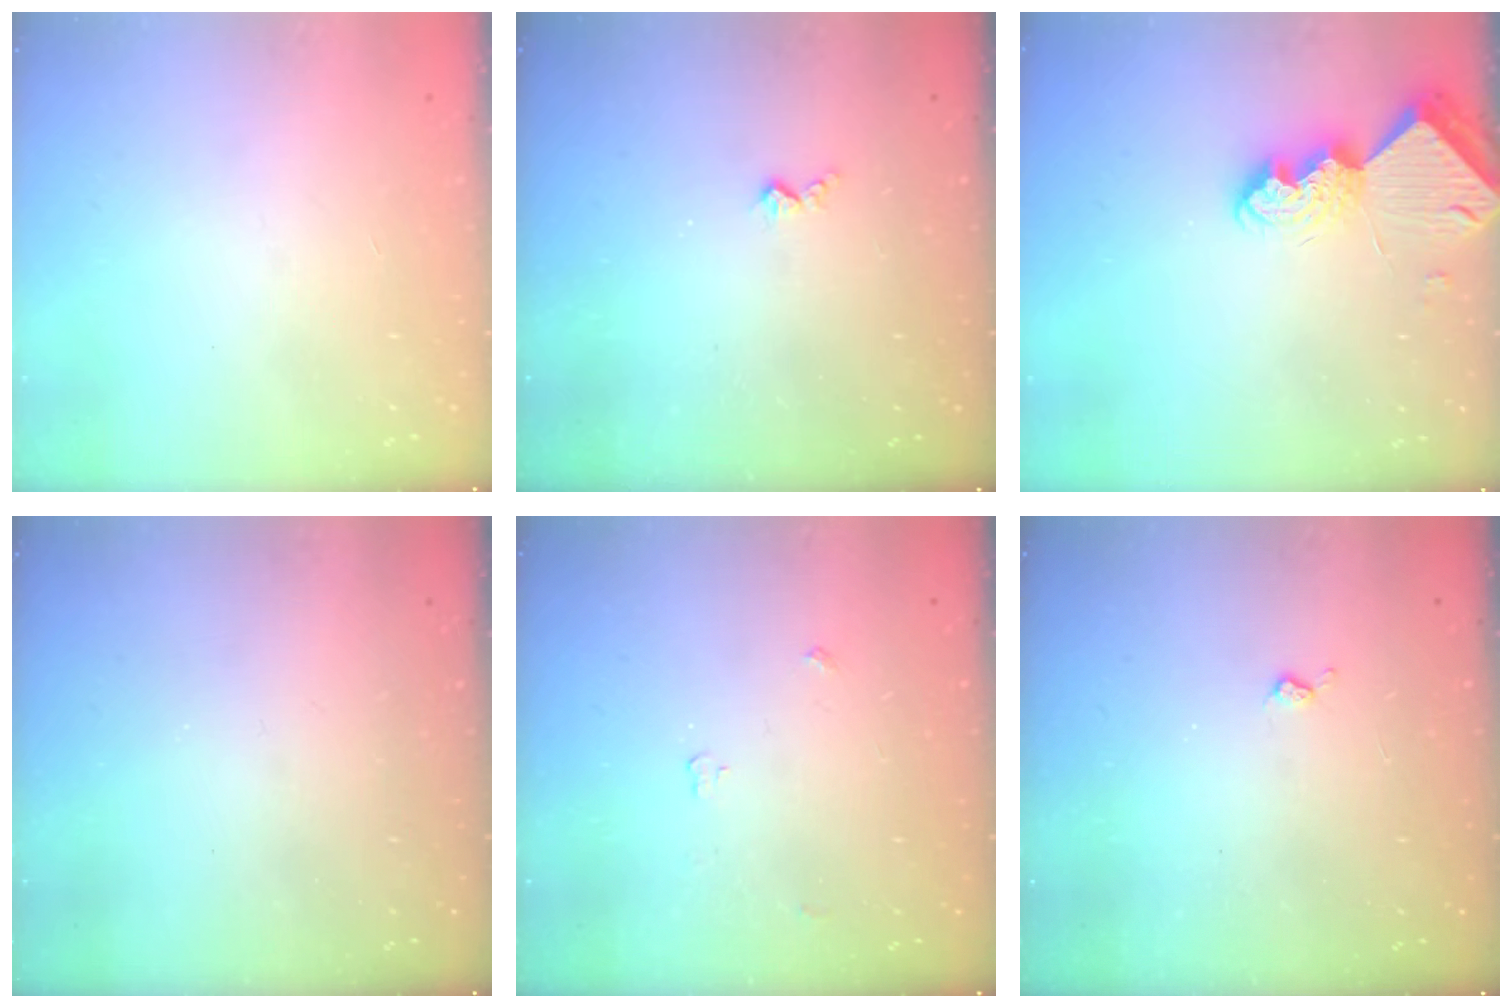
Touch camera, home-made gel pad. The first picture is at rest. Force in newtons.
{"total": 3.7, "press": 3.7, "slide": 0.5}
{"total": 8.7, "press": 8.7, "slide": 0.7}
{"total": 0.0}
{"total": 2.8, "press": 2.8, "slide": 0.5}
{"total": 2.8, "press": 2.7, "slide": 0.5}